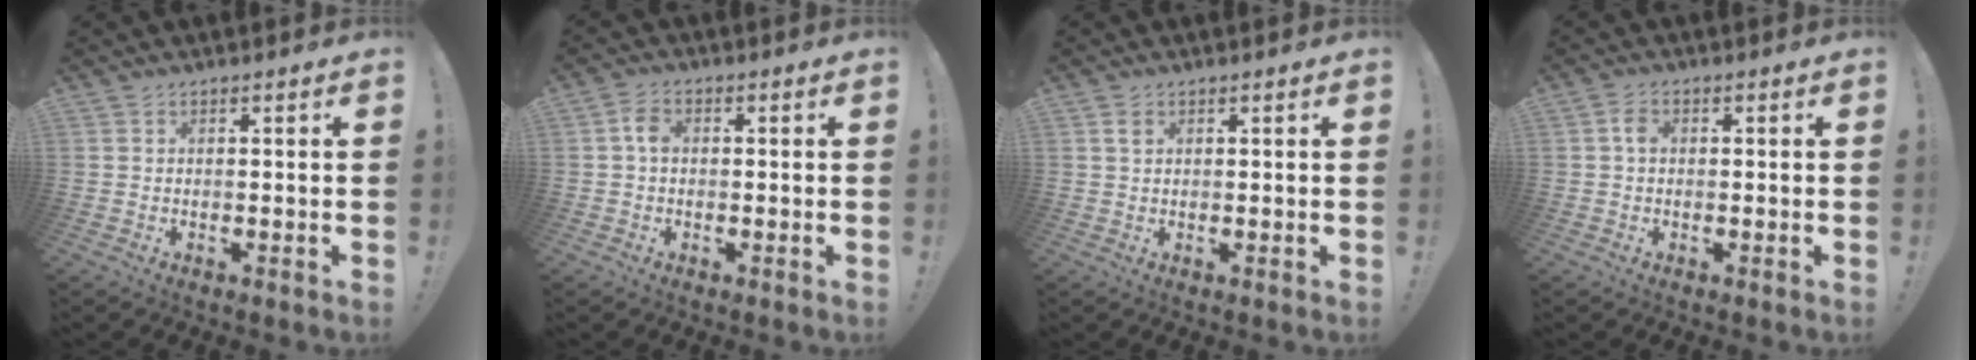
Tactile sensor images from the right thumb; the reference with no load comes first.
{"total": 4.4, "force": [0.1, 3.3, 2.9], "torque": [-0.045, 0.010, 0.001]}
{"total": 1.8, "force": [0.9, 1.1, 1.0], "torque": [-0.011, -0.003, 0.015]}
{"total": 2.8, "force": [0.0, 2.1, 1.9], "torque": [-0.036, 0.008, -0.001]}